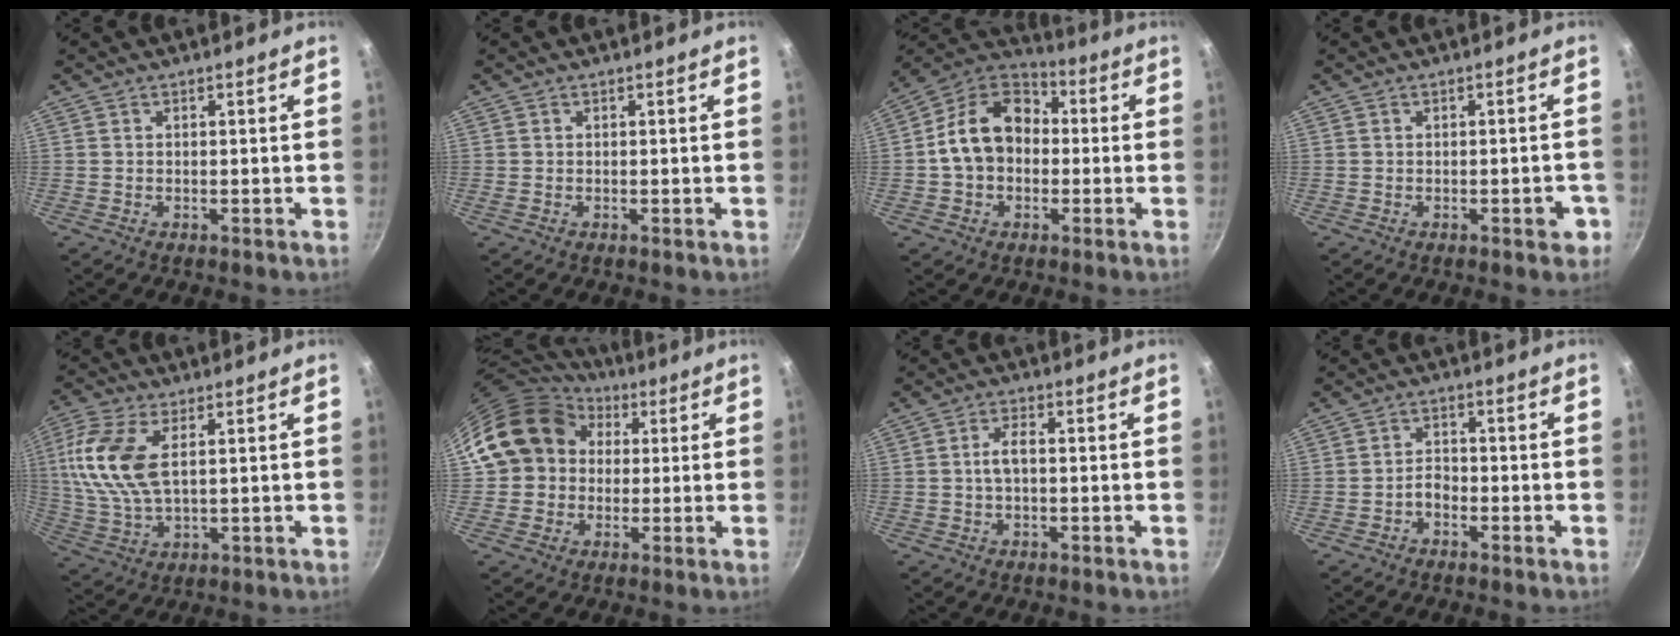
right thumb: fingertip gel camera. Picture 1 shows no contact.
{"total": 0.0}
{"total": 14.8, "force": [-0.1, 11.2, 9.7], "torque": [-0.130, 0.040, -0.020]}
{"total": 3.3, "force": [-1.5, 1.3, 2.6], "torque": [-0.014, 0.012, -0.020]}
{"total": 13.0, "force": [3.2, 6.5, 10.8], "torque": [-0.224, 0.000, 0.064]}
{"total": 15.1, "force": [3.3, 13.0, 6.9], "torque": [-0.102, 0.031, 0.049]}
{"total": 3.3, "force": [-0.2, 1.4, 3.0], "torque": [-0.063, 0.013, -0.006]}
{"total": 2.4, "force": [-1.6, 1.3, 1.2], "torque": [-0.017, 0.023, -0.029]}